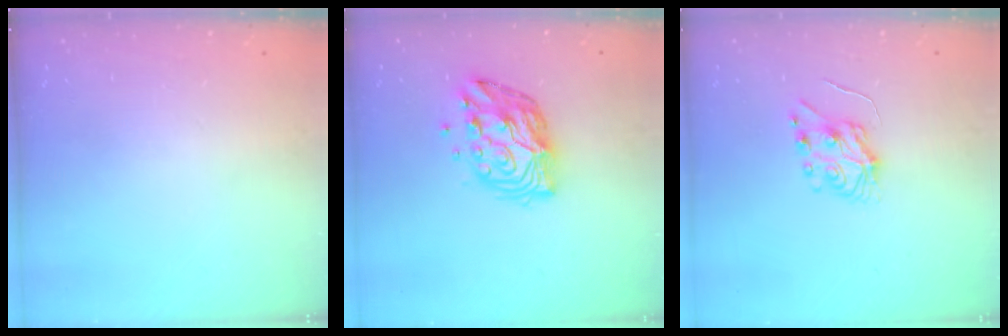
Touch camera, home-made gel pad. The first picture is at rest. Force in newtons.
{"total": 11.7, "press": 11.7, "slide": 1.1}
{"total": 6.0, "press": 6.0, "slide": 0.6}